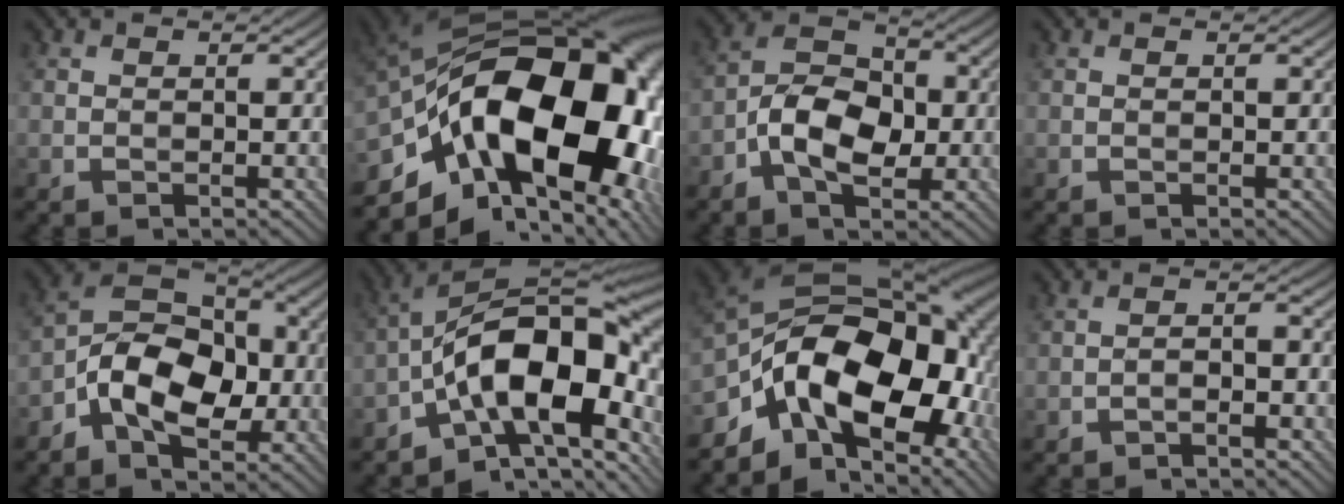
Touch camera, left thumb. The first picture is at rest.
{"total": 22.0, "force": [-3.8, 13.2, 17.1], "torque": [-0.322, -0.039, -0.043]}
{"total": 8.1, "force": [-2.4, 5.0, 5.9], "torque": [-0.106, 0.011, -0.056]}
{"total": 0.0}
{"total": 10.4, "force": [-3.4, 6.6, 7.3], "torque": [-0.133, 0.007, -0.078]}
{"total": 17.1, "force": [-5.0, 8.5, 14.0], "torque": [-0.206, 0.014, -0.110]}
{"total": 15.6, "force": [-5.2, 9.5, 11.2], "torque": [-0.181, -0.002, -0.112]}
{"total": 2.1, "force": [-1.6, 0.4, 1.2], "torque": [-0.020, 0.005, -0.033]}